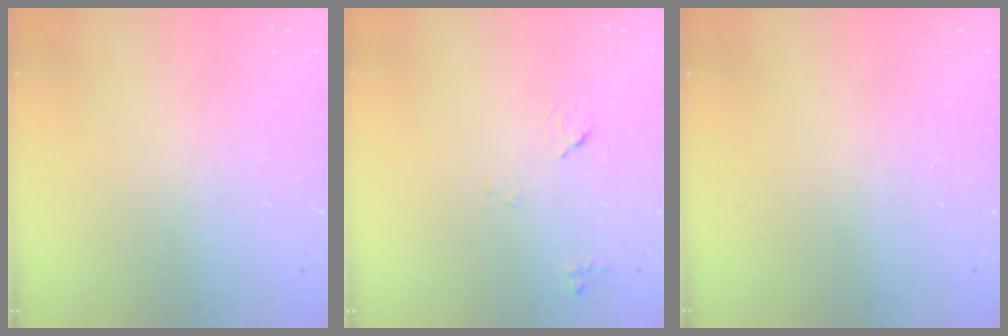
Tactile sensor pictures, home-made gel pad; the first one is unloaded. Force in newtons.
{"total": 8.0, "press": 7.9, "slide": 0.8}
{"total": 0.0}